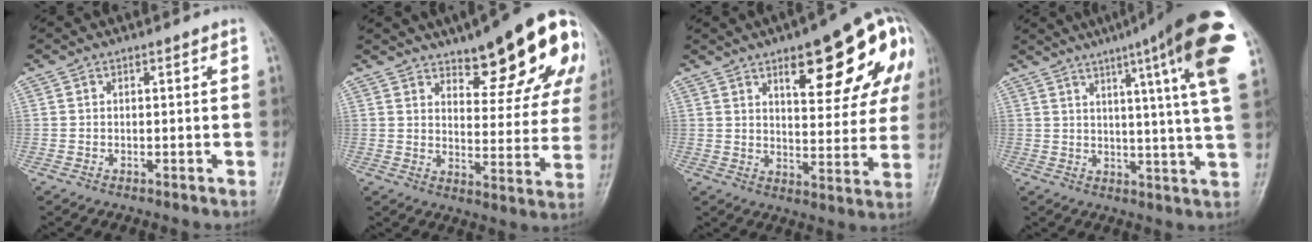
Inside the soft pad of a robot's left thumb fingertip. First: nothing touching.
{"total": 19.0, "force": [11.1, 6.3, 14.1], "torque": [-0.146, -0.053, 0.153]}
{"total": 20.5, "force": [9.0, 7.2, 17.0], "torque": [-0.189, -0.019, 0.116]}
{"total": 22.3, "force": [11.4, 2.0, 19.1], "torque": [-0.253, -0.027, 0.135]}